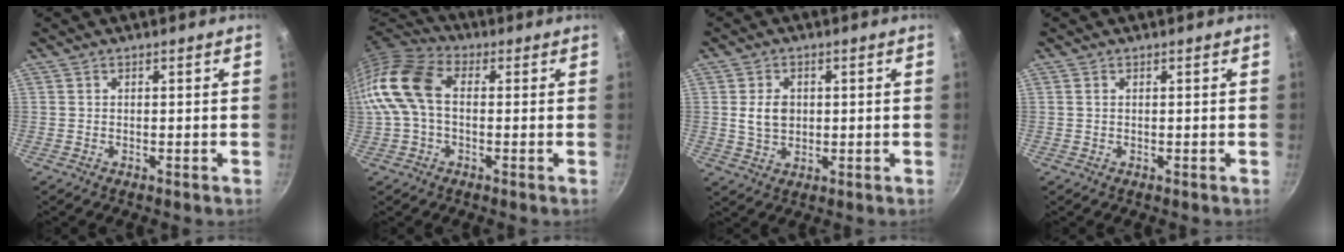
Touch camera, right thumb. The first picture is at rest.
{"total": 13.6, "force": [0.3, 9.0, 10.2], "torque": [-0.192, 0.035, -0.014]}
{"total": 5.3, "force": [0.6, 4.0, 3.5], "torque": [-0.051, -0.001, 0.012]}
{"total": 0.5, "force": [0.1, 0.3, 0.4], "torque": [-0.008, 0.001, 0.002]}